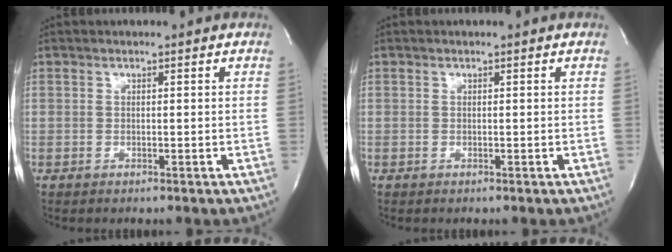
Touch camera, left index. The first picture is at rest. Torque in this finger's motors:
{"motor_torque": [0.02, 0.01, -0.04, -0.01]}